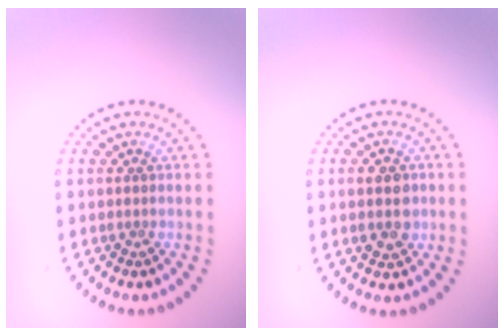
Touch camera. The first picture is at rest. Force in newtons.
{"total": 3.0, "press": 3.0, "slide": 0.1}